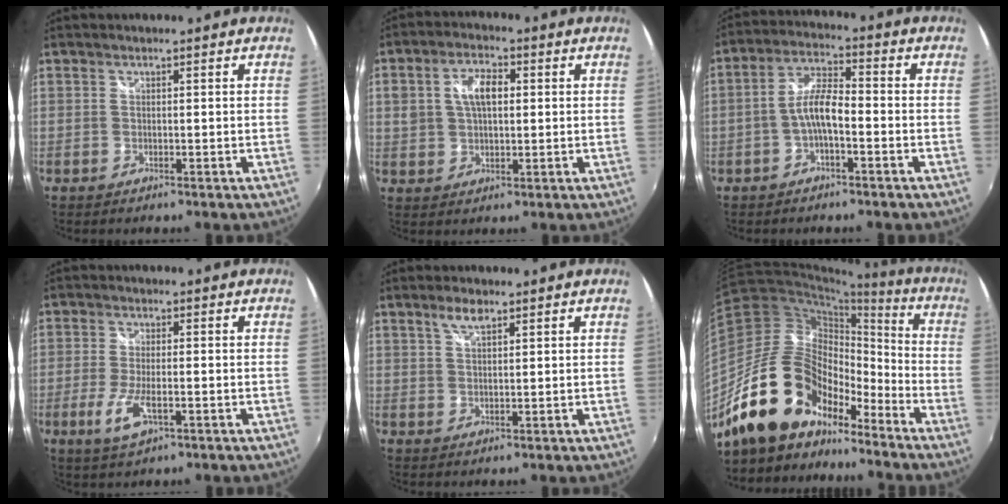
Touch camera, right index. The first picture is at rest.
{"total": 7.1, "force": [1.5, 4.2, 5.5], "torque": [-0.098, 0.015, 0.030]}
{"total": 6.1, "force": [-2.3, 1.9, 5.3], "torque": [-0.112, 0.016, -0.044]}
{"total": 6.3, "force": [-2.5, 2.0, 5.4], "torque": [-0.121, -0.013, -0.046]}
{"total": 3.0, "force": [1.9, 1.0, 2.0], "torque": [-0.035, 0.005, 0.034]}
{"total": 18.9, "force": [-13.7, 9.5, 8.8], "torque": [-0.168, 0.014, -0.242]}